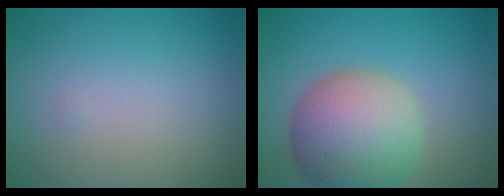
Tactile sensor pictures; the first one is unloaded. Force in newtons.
{"total": 9.3, "press": 9.3, "slide": 0.6}